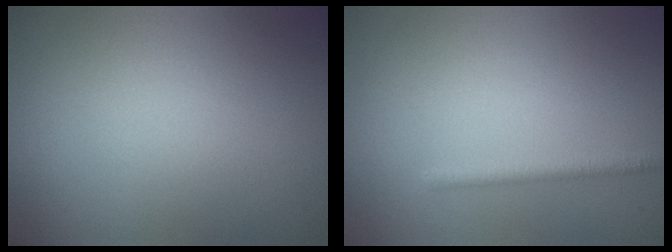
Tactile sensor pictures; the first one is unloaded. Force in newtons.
{"total": 1.6, "press": 1.6, "slide": 0.0}